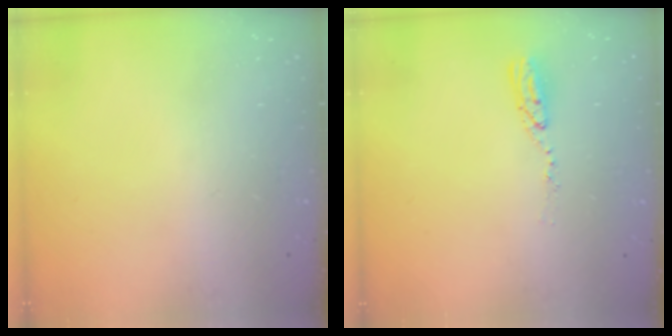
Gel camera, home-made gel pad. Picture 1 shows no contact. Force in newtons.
{"total": 5.1, "press": 5.1, "slide": 0.3}